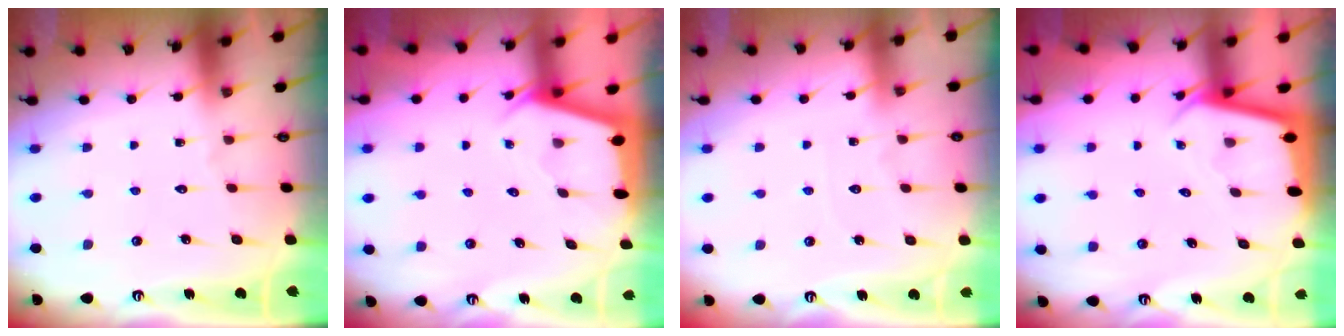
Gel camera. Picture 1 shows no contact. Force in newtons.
{"total": 2.3, "press": 2.3, "slide": 0.3}
{"total": 3.1, "press": 3.1, "slide": 0.4}
{"total": 2.5, "press": 2.5, "slide": 0.1}